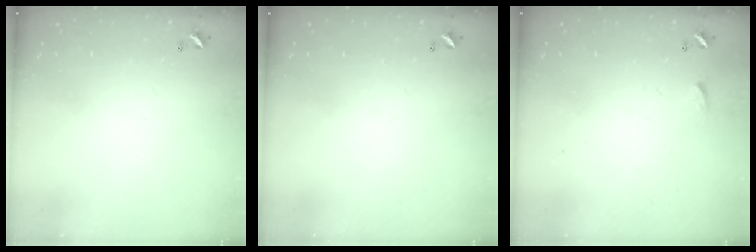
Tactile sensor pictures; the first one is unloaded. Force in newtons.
{"total": 0.0}
{"total": 4.3, "press": 4.3, "slide": 0.5}